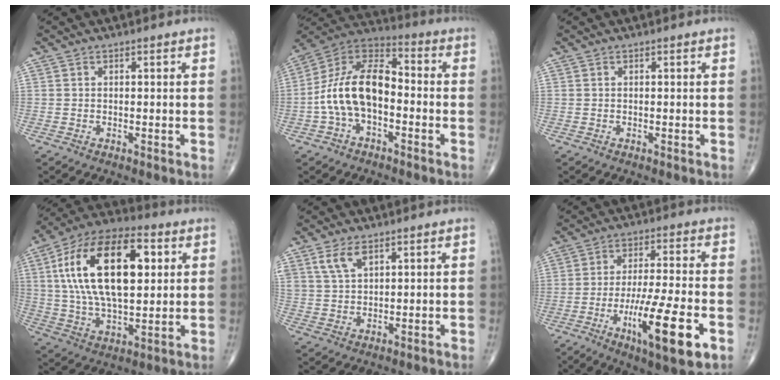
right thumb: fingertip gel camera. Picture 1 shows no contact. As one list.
[{"total": 14.4, "force": [-2.6, 8.2, 11.5], "torque": [-0.210, 0.046, -0.058]}, {"total": 0.0}, {"total": 24.7, "force": [5.8, 12.3, 20.6], "torque": [-0.359, 0.002, 0.094]}, {"total": 5.1, "force": [3.0, 2.6, 3.2], "torque": [-0.058, -0.011, 0.064]}, {"total": 16.5, "force": [-6.0, 3.4, 15.0], "torque": [-0.263, 0.004, -0.094]}]